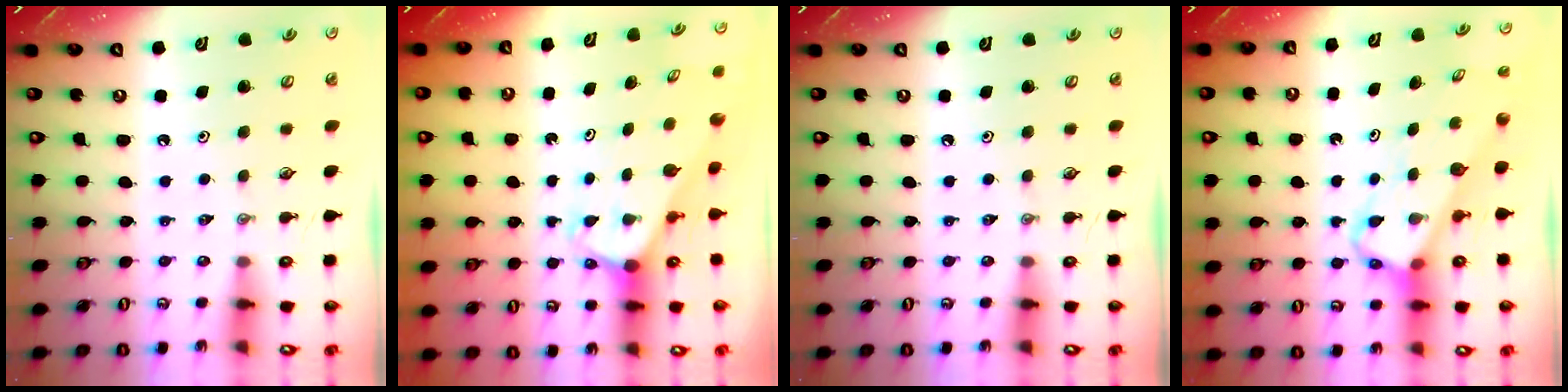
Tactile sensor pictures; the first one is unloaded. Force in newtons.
{"total": 1.9, "press": 1.9, "slide": 0.1}
{"total": 0.0}
{"total": 3.8, "press": 3.8, "slide": 0.2}